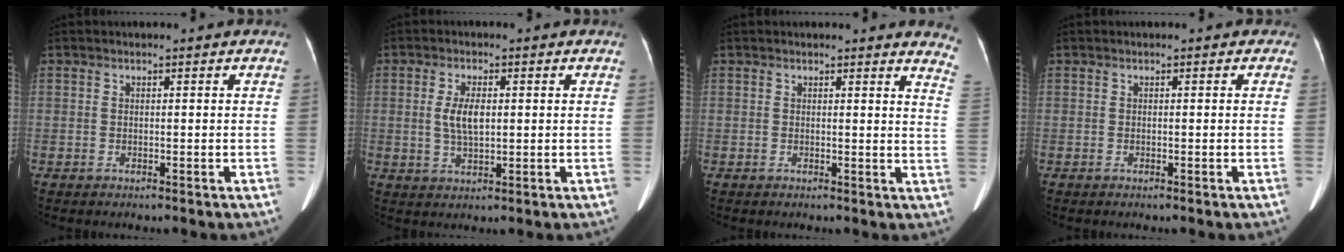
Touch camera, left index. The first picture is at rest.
{"total": 4.5, "force": [0.5, 1.8, 4.1], "torque": [-0.090, 0.005, 0.014]}
{"total": 5.4, "force": [5.2, 0.2, 1.3], "torque": [-0.010, -0.040, 0.022]}
{"total": 0.0}